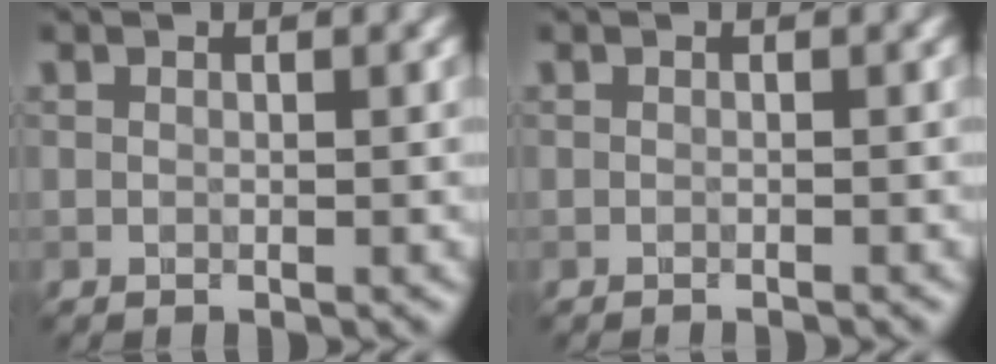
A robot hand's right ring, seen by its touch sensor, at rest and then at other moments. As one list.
[{"total": 0.8, "force": [-0.7, 0.2, 0.3], "torque": [0.007, 0.001, -0.011]}]